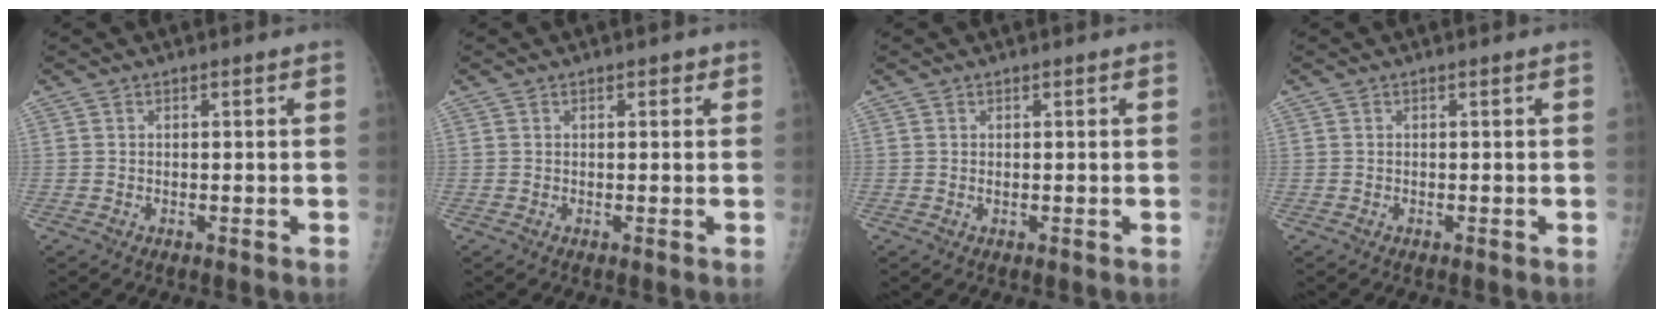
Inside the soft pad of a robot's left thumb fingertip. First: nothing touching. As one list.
[{"total": 1.2, "force": [0.7, 0.7, 0.7], "torque": [0.002, -0.001, 0.004]}, {"total": 0.0}, {"total": 0.0}]